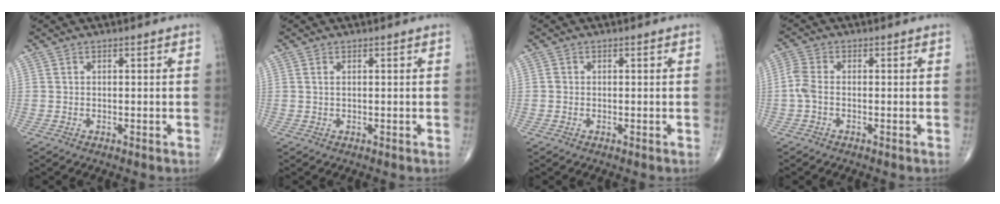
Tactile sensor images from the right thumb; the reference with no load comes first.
{"total": 0.7, "force": [0.3, 0.2, 0.6], "torque": [-0.018, 0.004, 0.007]}
{"total": 0.5, "force": [-0.1, 0.5, 0.2], "torque": [-0.003, 0.001, -0.003]}
{"total": 3.2, "force": [-0.7, 1.6, 2.7], "torque": [-0.074, 0.007, -0.023]}